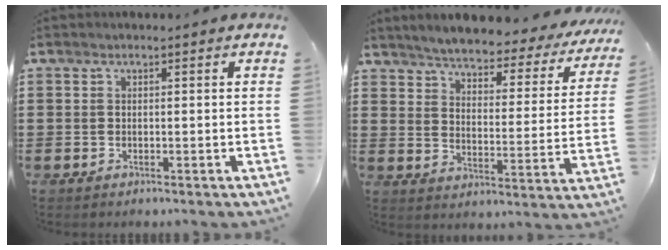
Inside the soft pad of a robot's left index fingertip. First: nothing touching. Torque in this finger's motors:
{"motor_torque": [1.93, -0.22, 1.05, 0.21]}